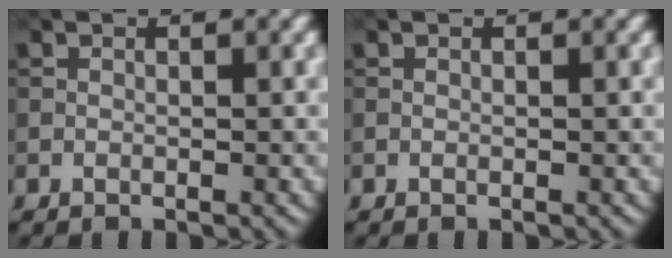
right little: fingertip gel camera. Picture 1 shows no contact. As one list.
[{"total": 0.0}]